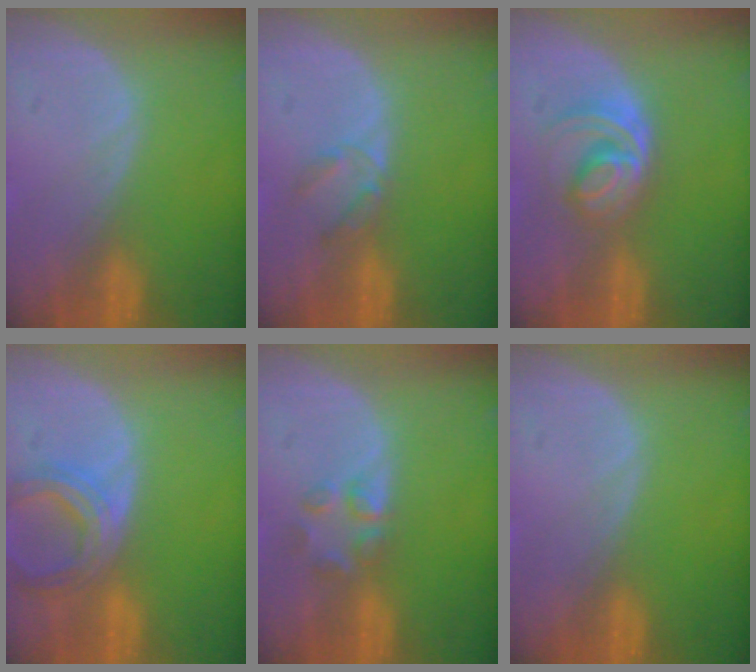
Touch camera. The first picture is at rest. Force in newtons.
{"total": 2.7, "press": 2.5, "slide": 1.0}
{"total": 6.3, "press": 5.4, "slide": 3.2}
{"total": 5.8, "press": 5.8, "slide": 0.9}
{"total": 2.9, "press": 2.9, "slide": 0.3}
{"total": 0.0}